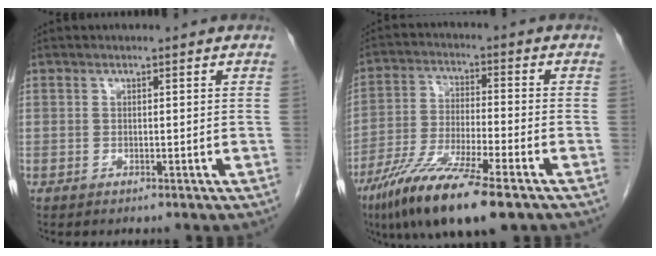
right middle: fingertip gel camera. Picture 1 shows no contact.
{"total": 13.7, "force": [-8.7, 1.4, 10.4], "torque": [-0.206, -0.036, -0.158]}